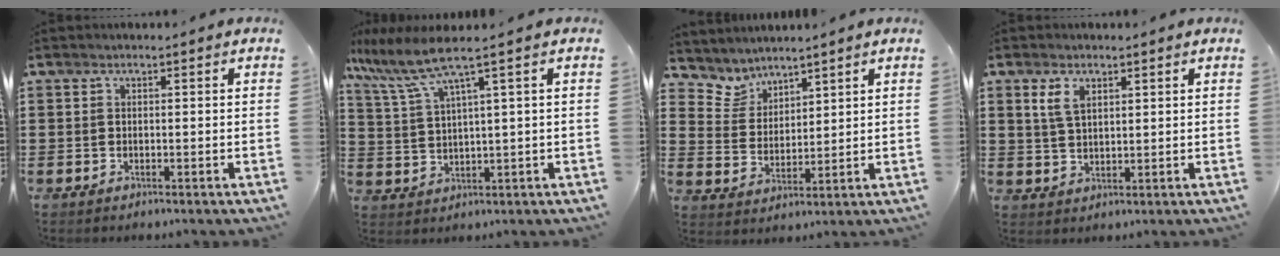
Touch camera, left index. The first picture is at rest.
{"total": 6.8, "force": [4.0, 0.3, 5.4], "torque": [-0.136, -0.027, 0.065]}
{"total": 4.3, "force": [4.0, 1.7, -0.2], "torque": [-0.020, -0.013, 0.073]}
{"total": 3.7, "force": [2.1, 2.2, 2.2], "torque": [-0.053, 0.007, 0.038]}